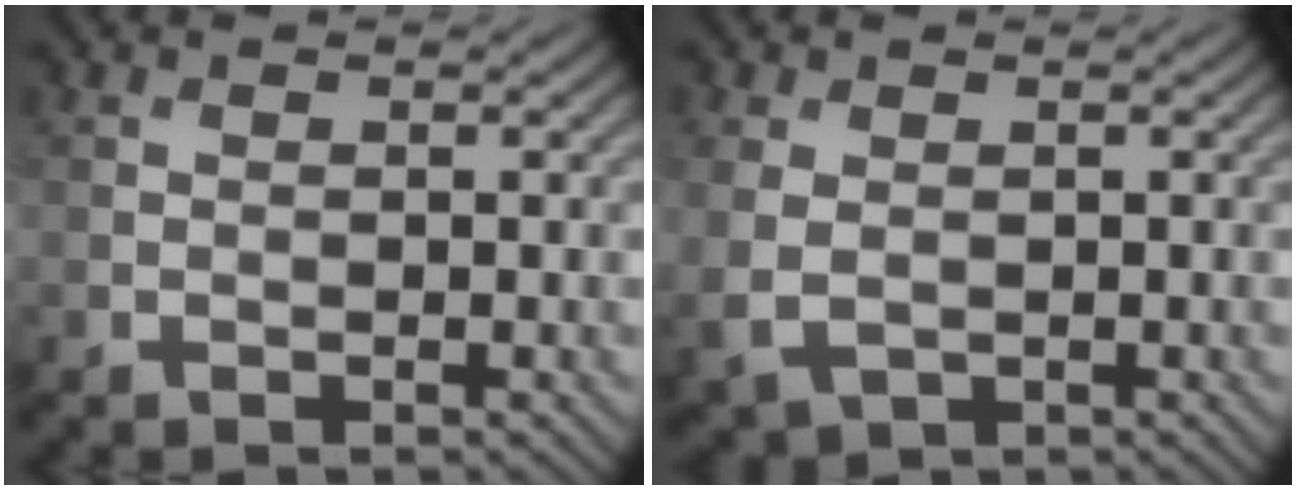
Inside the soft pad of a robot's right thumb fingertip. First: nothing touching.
{"total": 4.4, "force": [-0.3, 3.3, 3.0], "torque": [-0.092, -0.010, -0.005]}